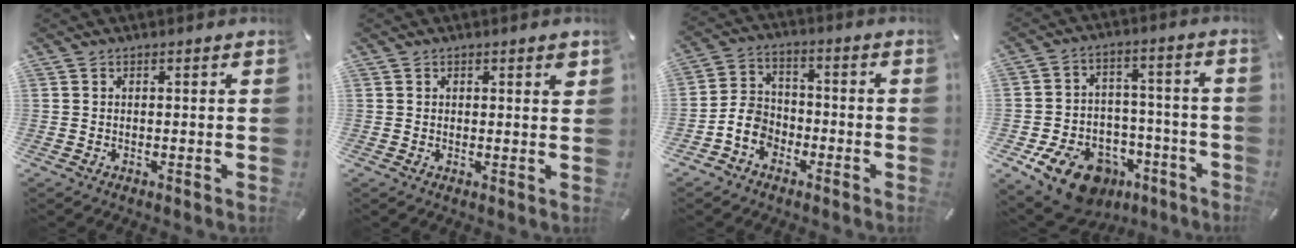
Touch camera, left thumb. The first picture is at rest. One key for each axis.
{"total": 1.7, "fx": 0.8, "fy": 0.8, "fz": 1.2, "tx": -0.010, "ty": -0.003, "tz": 0.010}
{"total": 8.0, "fx": -3.5, "fy": 6.5, "fz": 3.2, "tx": -0.082, "ty": 0.020, "tz": -0.067}
{"total": 14.4, "fx": -8.5, "fy": 9.4, "fz": 6.9, "tx": -0.106, "ty": 0.061, "tz": -0.137}